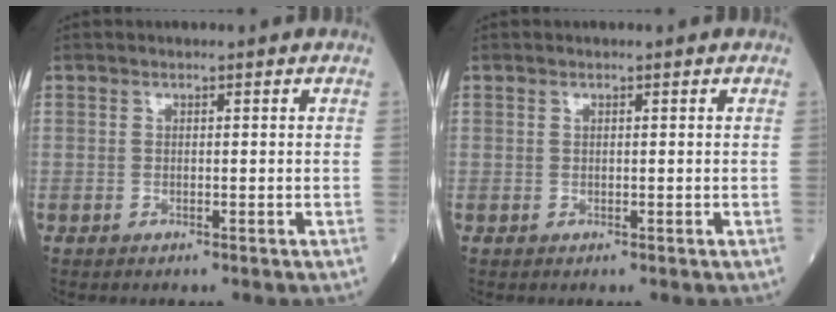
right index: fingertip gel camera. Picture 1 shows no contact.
{"total": 0.0}